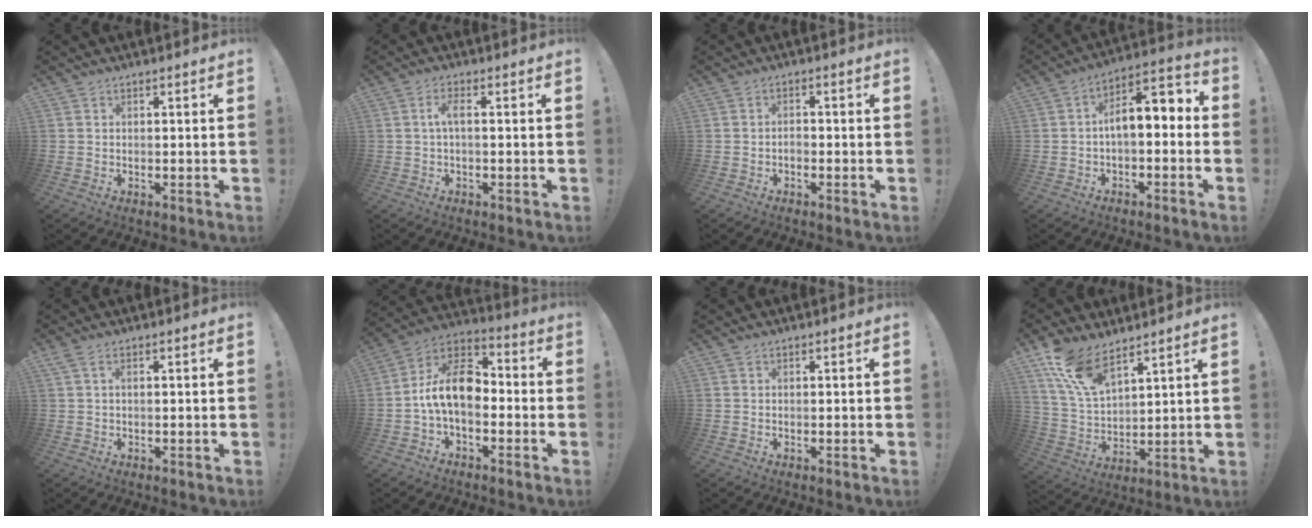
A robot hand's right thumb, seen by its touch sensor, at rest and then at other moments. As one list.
[{"total": 3.7, "force": [0.0, 0.9, 3.6], "torque": [-0.076, 0.003, -0.005]}, {"total": 1.4, "force": [-0.9, 0.8, 0.7], "torque": [-0.011, 0.003, -0.017]}, {"total": 7.7, "force": [-0.1, 3.7, 6.8], "torque": [-0.104, 0.000, 0.000]}, {"total": 1.6, "force": [0.5, 0.3, 1.5], "torque": [-0.030, 0.001, 0.009]}, {"total": 13.5, "force": [-1.0, 8.5, 10.4], "torque": [-0.194, 0.013, -0.013]}, {"total": 0.0}, {"total": 12.8, "force": [9.4, 5.5, 6.8], "torque": [-0.138, -0.050, 0.180]}]